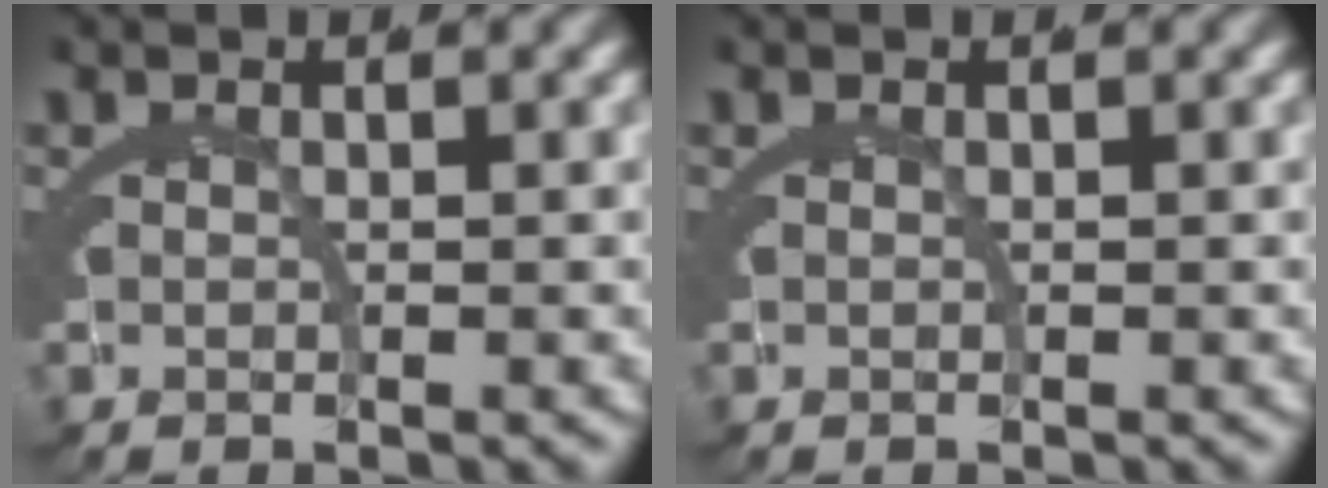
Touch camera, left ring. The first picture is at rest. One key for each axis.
{"total": 0.0}